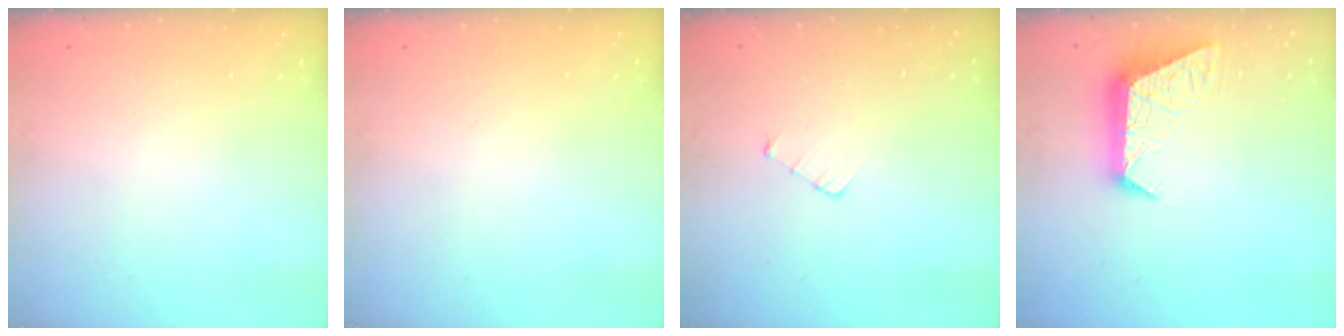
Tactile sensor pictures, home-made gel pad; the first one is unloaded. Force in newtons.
{"total": 0.0}
{"total": 3.5, "press": 3.5, "slide": 0.3}
{"total": 11.0, "press": 11.0, "slide": 0.5}